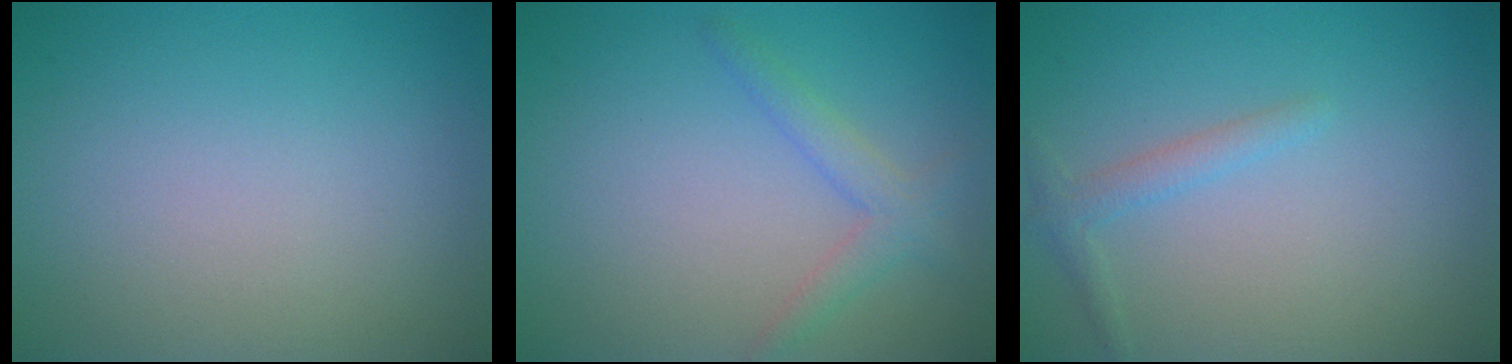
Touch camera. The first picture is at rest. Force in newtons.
{"total": 2.1, "press": 2.1, "slide": 0.1}
{"total": 1.4, "press": 1.4, "slide": 0.1}